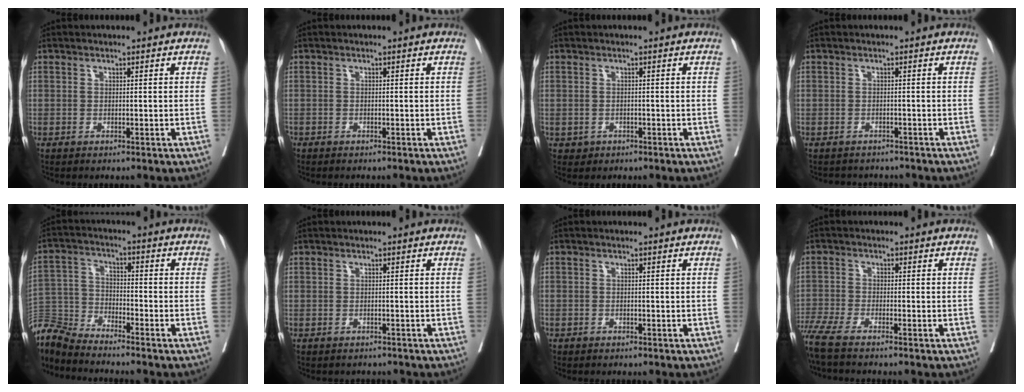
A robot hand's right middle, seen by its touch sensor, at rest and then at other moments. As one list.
[{"total": 0.6, "force": [-0.5, 0.1, 0.1], "torque": [-0.002, -0.001, -0.013]}, {"total": 1.2, "force": [-0.5, 1.1, 0.2], "torque": [-0.004, 0.002, -0.003]}, {"total": 3.5, "force": [-3.2, 1.4, -0.1], "torque": [-0.001, -0.001, -0.043]}, {"total": 8.3, "force": [-8.2, 0.0, 0.9], "torque": [-0.026, 0.001, -0.167]}, {"total": 1.1, "force": [-0.9, 0.5, -0.1], "torque": [-0.007, -0.001, -0.013]}, {"total": 0.5, "force": [-0.3, 0.4, 0.0], "torque": [-0.006, 0.003, -0.007]}, {"total": 7.0, "force": [-5.9, -0.4, 3.8], "torque": [-0.078, -0.014, -0.109]}]